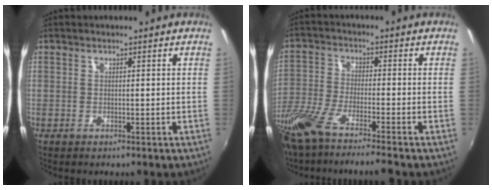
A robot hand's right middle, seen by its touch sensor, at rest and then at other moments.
{"total": 12.9, "force": [-10.3, 0.8, 7.7], "torque": [-0.173, -0.045, -0.192]}